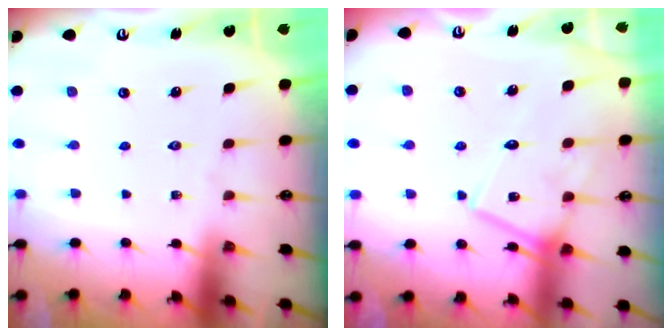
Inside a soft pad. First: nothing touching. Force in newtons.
{"total": 15.6, "press": 15.6, "slide": 1.3}